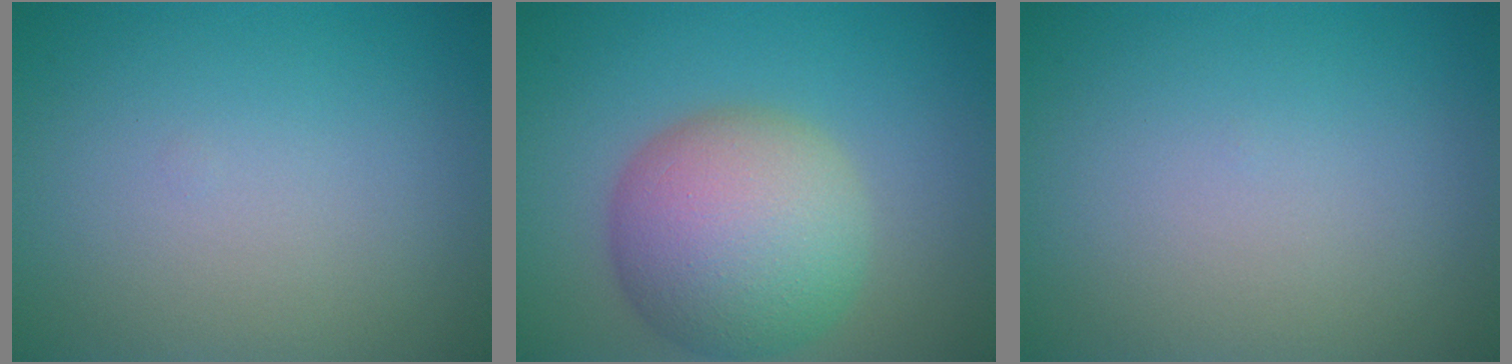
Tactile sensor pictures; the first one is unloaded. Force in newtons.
{"total": 9.0, "press": 9.0, "slide": 0.3}
{"total": 0.0}